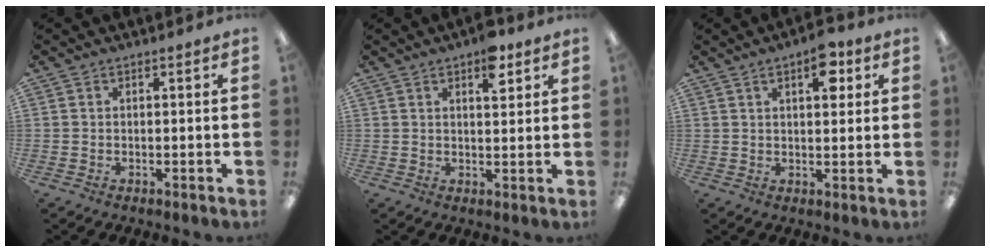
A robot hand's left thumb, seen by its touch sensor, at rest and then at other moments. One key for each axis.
{"total": 6.3, "fx": 3.8, "fy": 2.6, "fz": 4.4, "tx": -0.047, "ty": -0.019, "tz": 0.058}
{"total": 7.9, "fx": 3.9, "fy": 3.7, "fz": 5.7, "tx": -0.069, "ty": -0.012, "tz": 0.061}